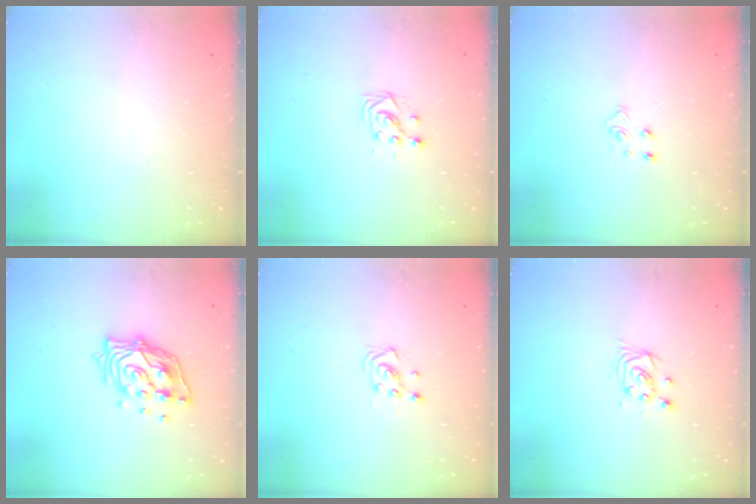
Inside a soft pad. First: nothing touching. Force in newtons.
{"total": 3.0, "press": 3.0, "slide": 0.2}
{"total": 4.8, "press": 4.8, "slide": 0.5}
{"total": 12.4, "press": 12.4, "slide": 1.2}
{"total": 3.1, "press": 3.1, "slide": 0.3}
{"total": 3.1, "press": 3.1, "slide": 0.3}